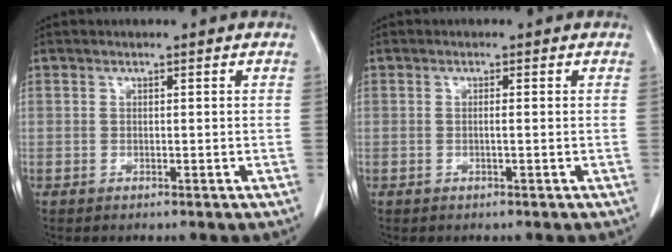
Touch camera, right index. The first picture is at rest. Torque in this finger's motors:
{"motor_torque": [-0.21, 0.15, -0.02, -0.01]}